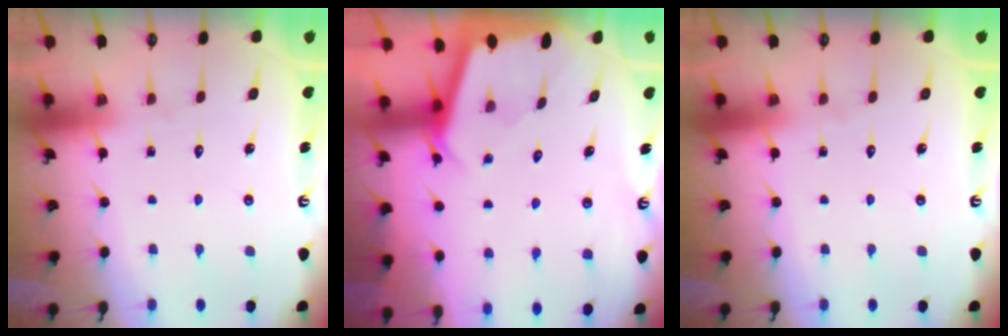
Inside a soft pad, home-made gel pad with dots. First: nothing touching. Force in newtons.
{"total": 2.1, "press": 2.1, "slide": 0.2}
{"total": 0.0}